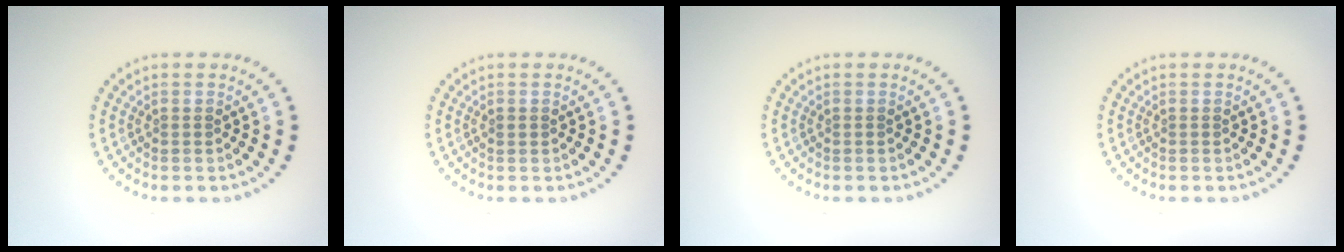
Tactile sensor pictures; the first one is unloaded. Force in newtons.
{"total": 0.5, "press": 0.5, "slide": 0.0}
{"total": 0.0}
{"total": 0.0}